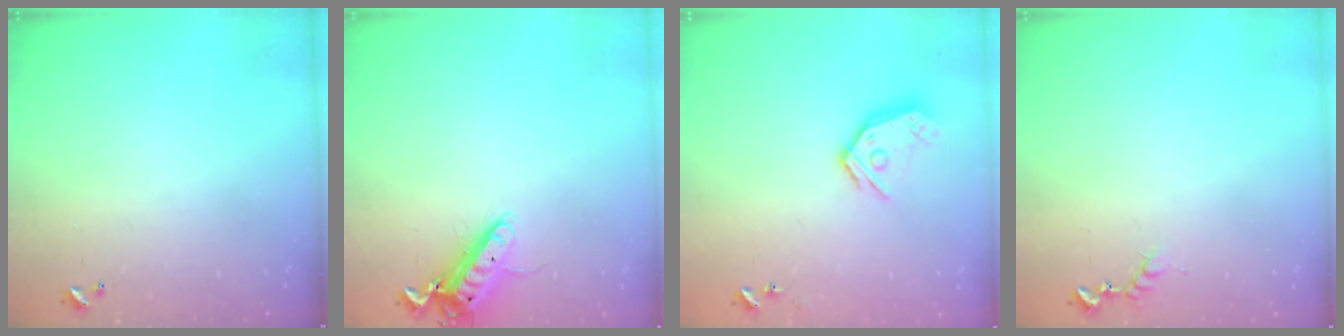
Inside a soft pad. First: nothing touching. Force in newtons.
{"total": 12.5, "press": 12.4, "slide": 1.6}
{"total": 13.2, "press": 13.1, "slide": 1.6}
{"total": 6.0, "press": 6.0, "slide": 0.6}